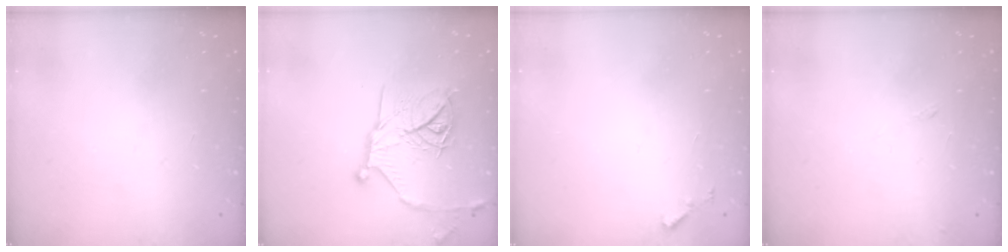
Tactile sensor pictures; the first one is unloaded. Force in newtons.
{"total": 17.6, "press": 17.6, "slide": 1.4}
{"total": 3.3, "press": 3.3, "slide": 0.3}
{"total": 5.8, "press": 5.7, "slide": 0.8}